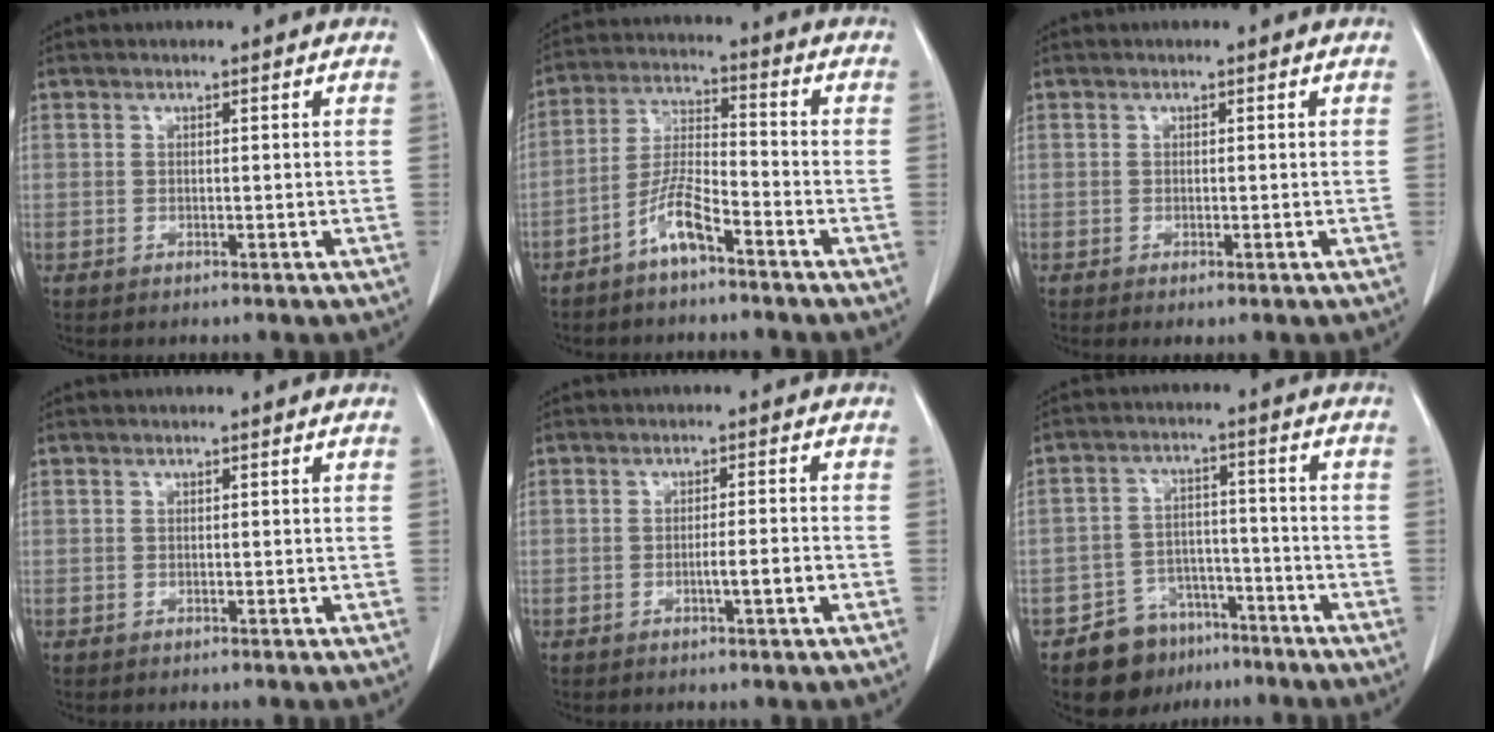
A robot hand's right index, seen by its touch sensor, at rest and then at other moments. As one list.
[{"total": 6.7, "force": [-4.4, 1.1, 4.9], "torque": [-0.110, 0.005, -0.087]}, {"total": 0.6, "force": [-0.3, 0.1, 0.6], "torque": [-0.011, -0.003, -0.004]}, {"total": 0.0}, {"total": 3.2, "force": [-1.2, -0.1, 3.0], "torque": [-0.046, -0.001, -0.020]}, {"total": 8.2, "force": [-5.7, 5.7, 1.5], "torque": [-0.020, 0.022, -0.084]}]